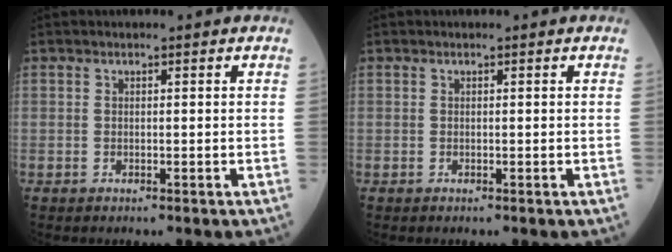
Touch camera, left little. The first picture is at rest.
{"total": 0.0}